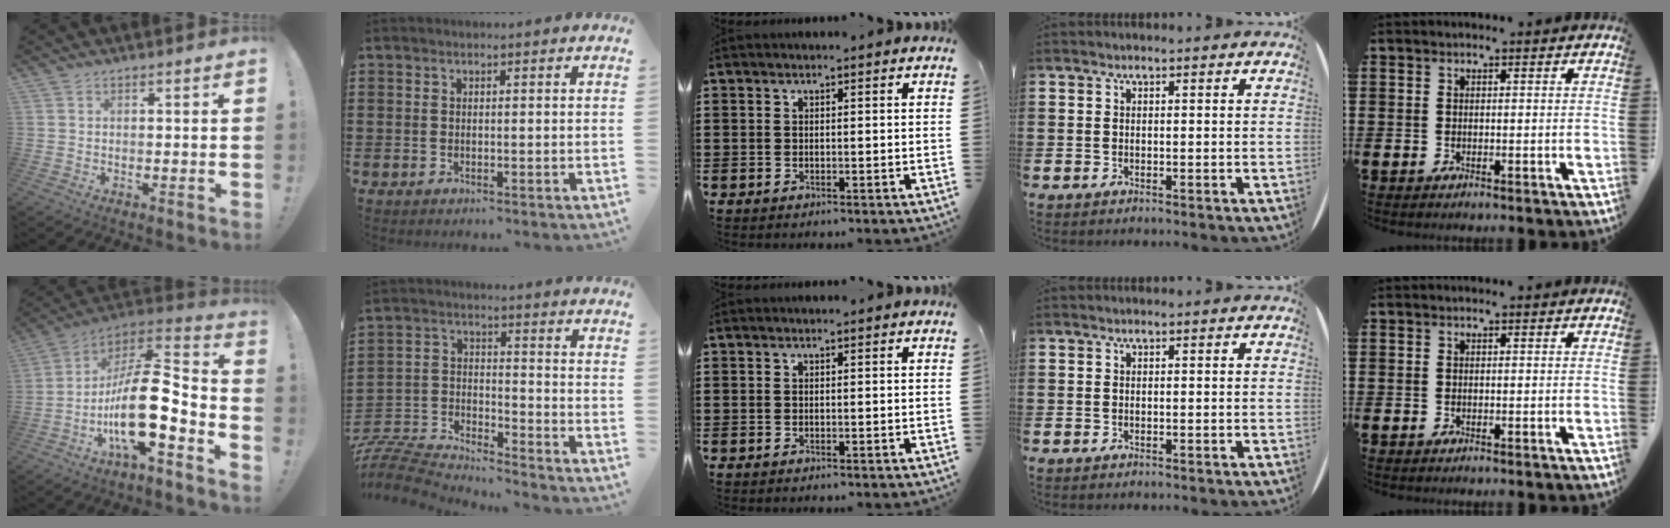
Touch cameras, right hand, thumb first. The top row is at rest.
{"thumb": {"total": 19.9, "force": [-5.2, 6.8, 17.9], "torque": [-0.320, 0.019, -0.086]}, "index": {"total": 7.2, "force": [-7.1, 0.6, 0.7], "torque": [-0.039, -0.007, -0.151]}}